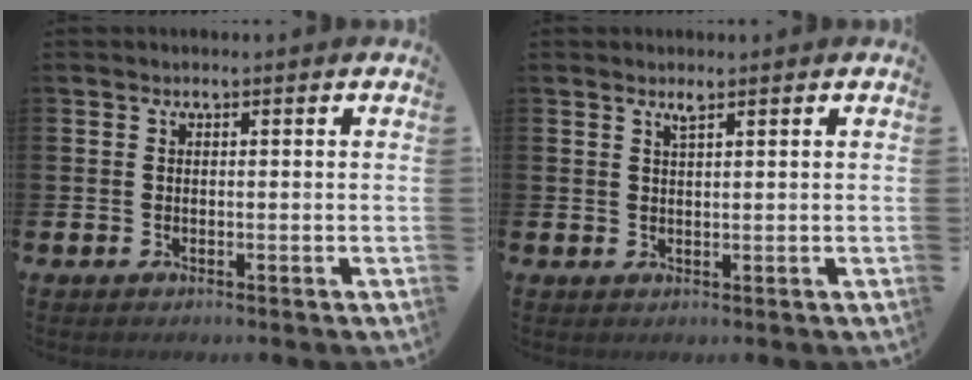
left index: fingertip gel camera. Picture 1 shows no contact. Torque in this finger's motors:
{"motor_torque": [0.30, -0.25, 0.12, 0.04]}